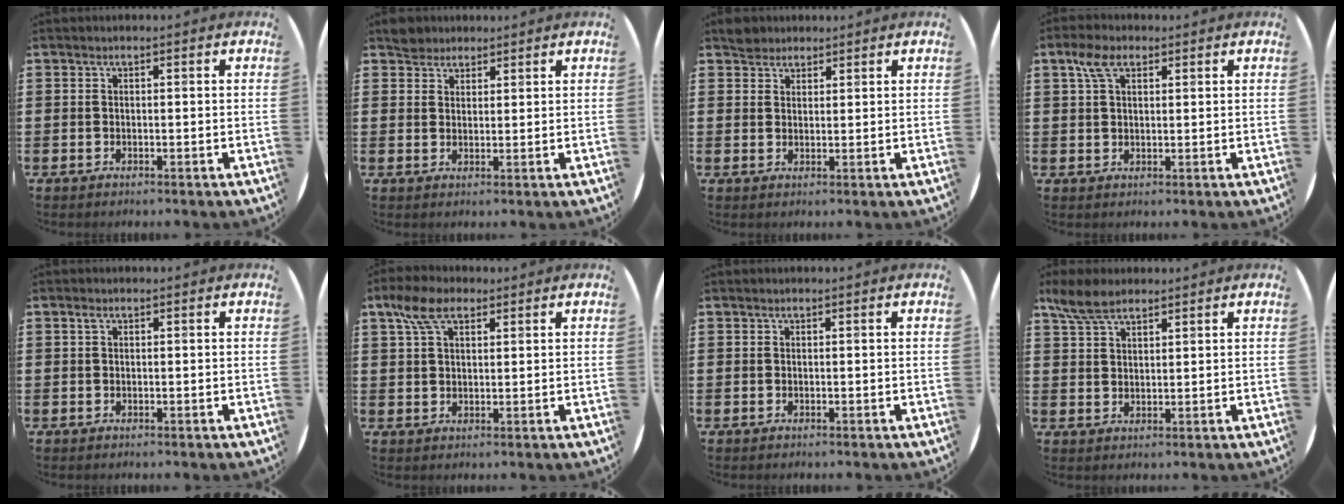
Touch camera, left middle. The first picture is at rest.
{"total": 2.8, "force": [2.6, 1.1, -0.1], "torque": [0.002, 0.002, 0.051]}
{"total": 2.6, "force": [2.3, 1.1, -0.1], "torque": [0.004, 0.003, 0.045]}
{"total": 4.1, "force": [2.4, 2.1, 2.5], "torque": [-0.056, 0.008, 0.044]}
{"total": 0.7, "force": [0.3, 0.4, 0.5], "torque": [-0.004, 0.000, 0.005]}
{"total": 5.8, "force": [3.6, 3.0, 3.4], "torque": [-0.071, 0.005, 0.065]}
{"total": 0.0}
{"total": 5.5, "force": [4.5, 1.8, 2.5], "torque": [-0.060, -0.006, 0.086]}